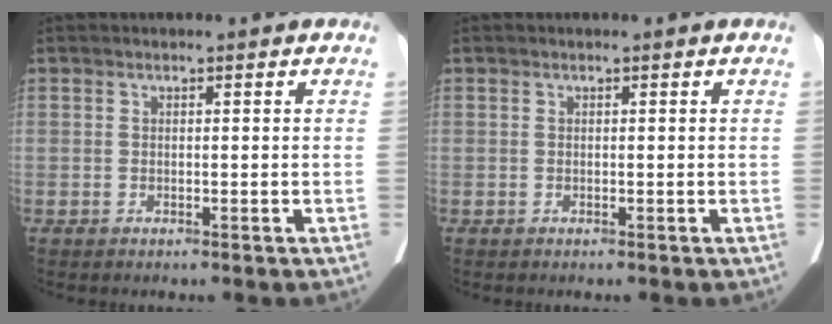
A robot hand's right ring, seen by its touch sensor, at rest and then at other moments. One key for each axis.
{"total": 0.0}